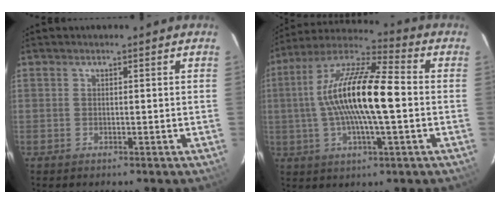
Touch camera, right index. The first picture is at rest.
{"total": 17.7, "force": [-0.2, 3.9, 17.2], "torque": [-0.322, 0.014, -0.018]}